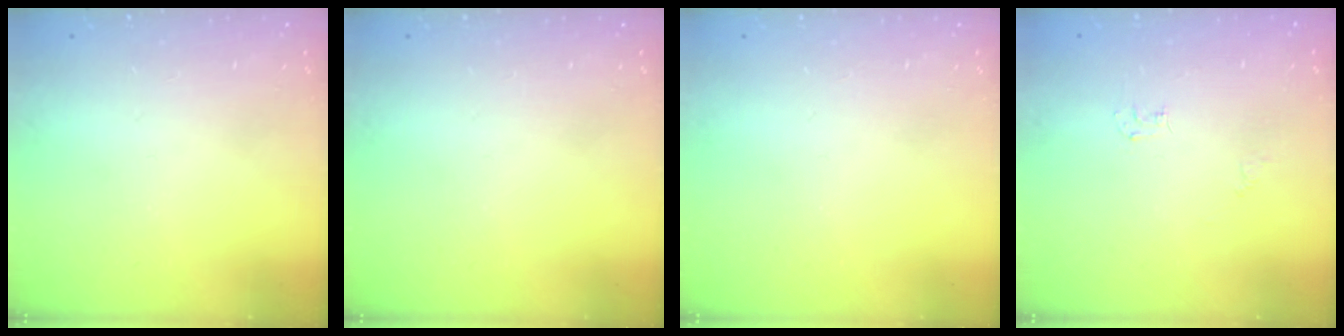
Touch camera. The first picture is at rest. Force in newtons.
{"total": 0.0}
{"total": 0.0}
{"total": 2.7, "press": 2.7, "slide": 0.4}